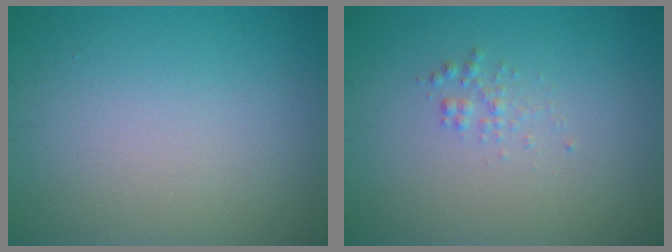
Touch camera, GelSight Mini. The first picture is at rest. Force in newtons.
{"total": 1.0, "press": 1.0, "slide": 0.0}